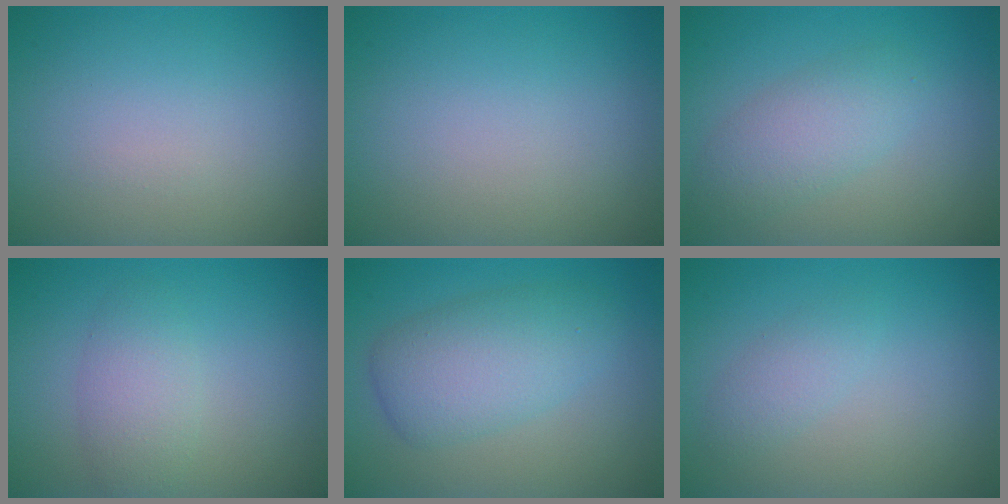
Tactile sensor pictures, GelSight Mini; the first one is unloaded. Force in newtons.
{"total": 0.0}
{"total": 3.2, "press": 3.2, "slide": 0.0}
{"total": 2.8, "press": 2.8, "slide": 0.2}
{"total": 5.0, "press": 5.0, "slide": 0.3}
{"total": 1.5, "press": 1.5, "slide": 0.1}